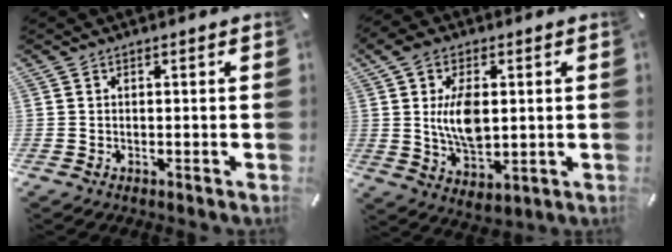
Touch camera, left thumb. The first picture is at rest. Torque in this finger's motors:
{"motor_torque": [2.71, 2.26, 1.57, -0.41, 0.62]}